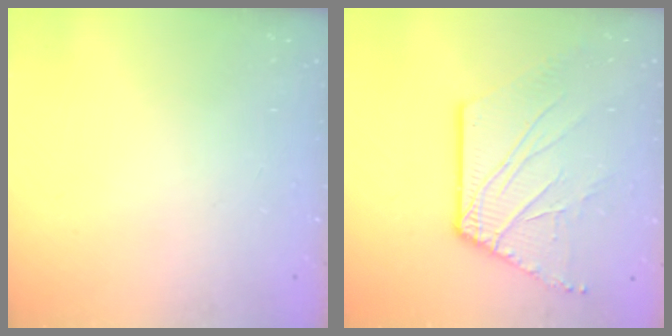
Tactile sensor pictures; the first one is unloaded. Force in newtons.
{"total": 10.5, "press": 10.4, "slide": 1.5}